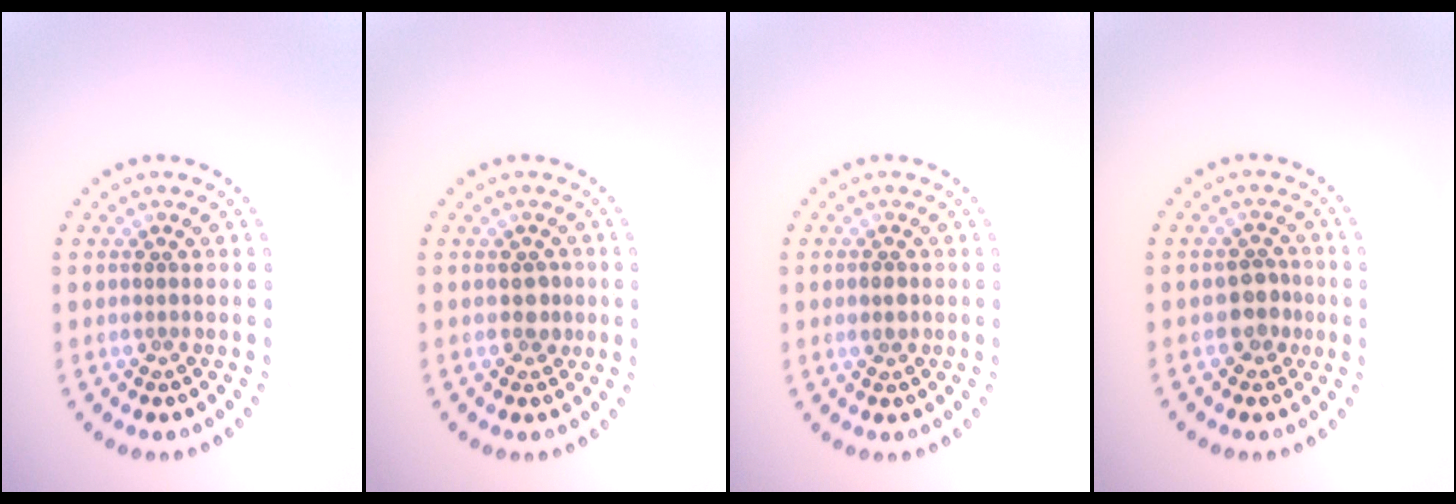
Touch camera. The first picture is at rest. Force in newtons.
{"total": 1.2, "press": 1.1, "slide": 0.4}
{"total": 1.2, "press": 1.2, "slide": 0.0}
{"total": 2.2, "press": 1.9, "slide": 1.0}